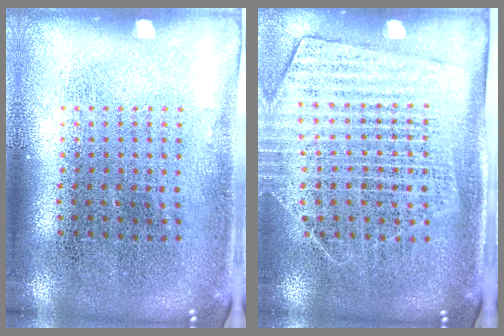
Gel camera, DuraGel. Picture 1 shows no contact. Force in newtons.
{"total": 1.7, "press": 1.5, "slide": 0.8}